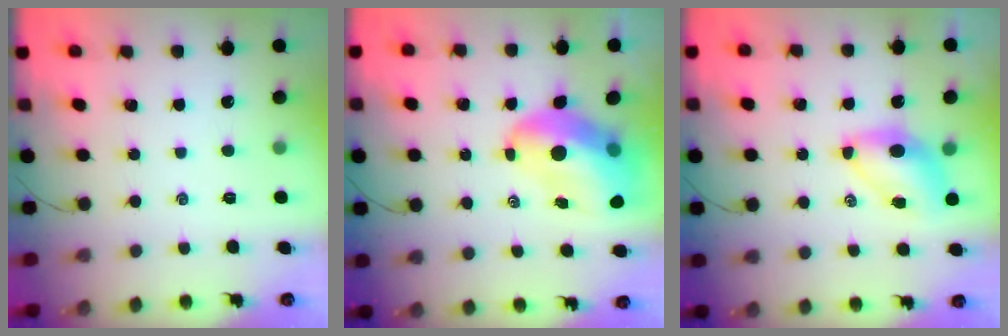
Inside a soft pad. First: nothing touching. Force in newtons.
{"total": 13.2, "press": 12.6, "slide": 3.7}
{"total": 7.2, "press": 7.0, "slide": 1.4}